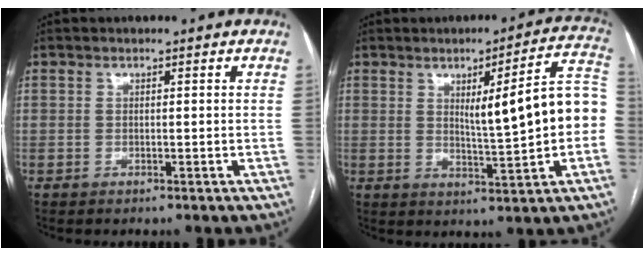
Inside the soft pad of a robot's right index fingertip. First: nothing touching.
{"total": 12.2, "force": [0.3, 0.9, 12.2], "torque": [-0.160, 0.022, 0.008]}